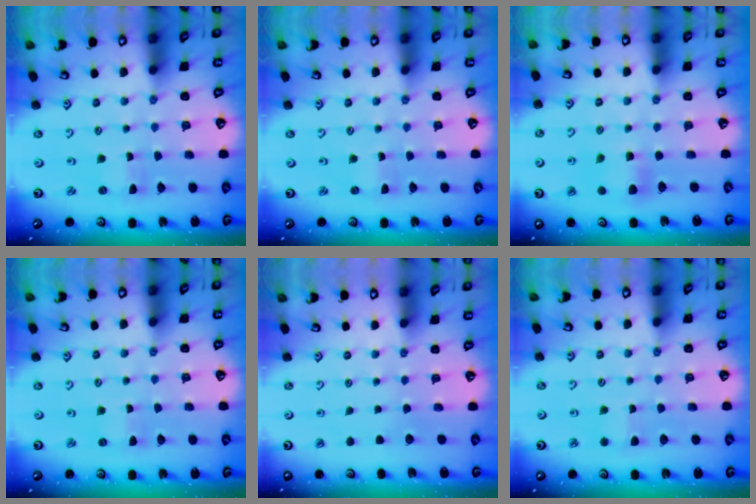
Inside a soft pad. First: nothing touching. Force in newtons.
{"total": 0.0}
{"total": 6.2, "press": 6.1, "slide": 0.6}
{"total": 0.0}
{"total": 0.0}
{"total": 2.9, "press": 2.9, "slide": 0.3}